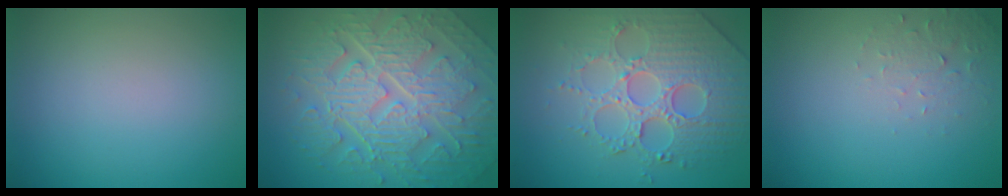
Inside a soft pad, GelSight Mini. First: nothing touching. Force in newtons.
{"total": 9.9, "press": 6.6, "slide": 7.3}
{"total": 5.8, "press": 5.3, "slide": 2.4}
{"total": 1.9, "press": 1.8, "slide": 0.4}